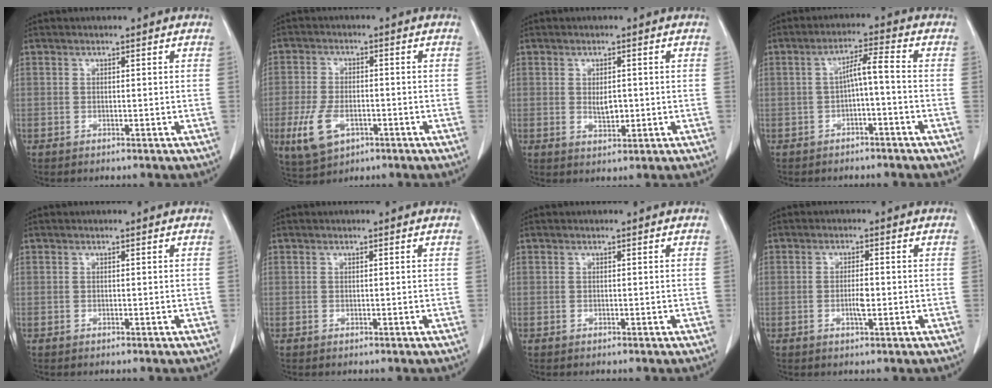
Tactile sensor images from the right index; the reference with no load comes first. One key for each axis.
{"total": 7.5, "fx": -2.9, "fy": 4.3, "fz": 5.5, "tx": -0.119, "ty": -0.004, "tz": -0.043}
{"total": 2.9, "fx": 0.1, "fy": 1.4, "fz": 2.6, "tx": -0.047, "ty": -0.004, "tz": 0.006}
{"total": 4.3, "fx": -0.8, "fy": 0.4, "fz": 4.2, "tx": -0.071, "ty": 0.019, "tz": -0.011}
{"total": 0.0}
{"total": 0.0}
{"total": 0.0}
{"total": 2.7, "fx": -0.5, "fy": 0.5, "fz": 2.6, "tx": -0.050, "ty": 0.000, "tz": -0.008}